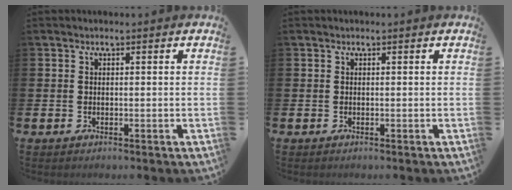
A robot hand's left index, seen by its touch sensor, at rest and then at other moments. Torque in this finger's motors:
{"motor_torque": [0.00, 0.00, 0.02, 0.00]}